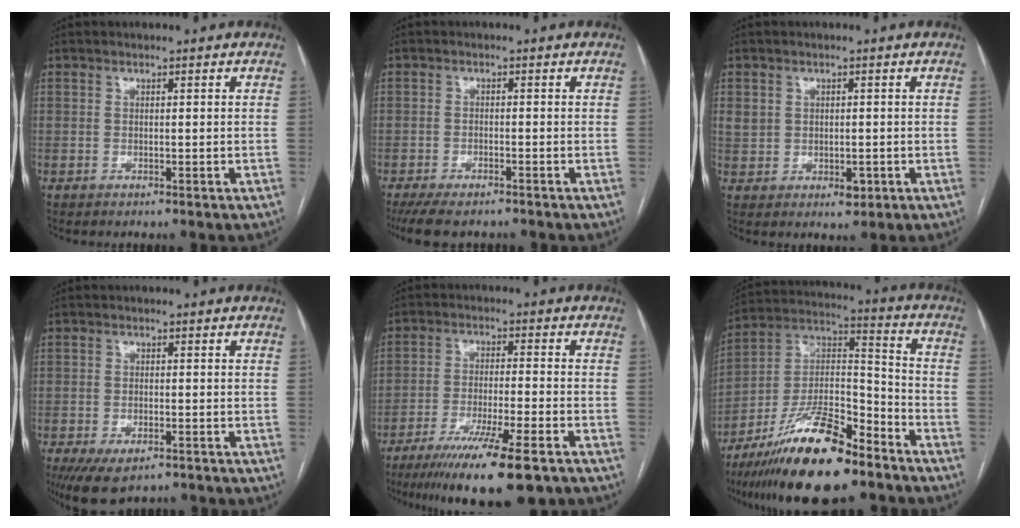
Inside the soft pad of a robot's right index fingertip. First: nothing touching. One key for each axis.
{"total": 7.4, "fx": -6.1, "fy": 2.2, "fz": 3.5, "tx": -0.050, "ty": -0.008, "tz": -0.094}
{"total": 4.2, "fx": -0.1, "fy": 3.3, "fz": 2.7, "tx": -0.041, "ty": 0.011, "tz": 0.015}
{"total": 6.8, "fx": -4.5, "fy": 3.1, "fz": 4.0, "tx": -0.065, "ty": -0.007, "tz": -0.071}
{"total": 15.9, "fx": -11.2, "fy": 1.4, "fz": 11.2, "tx": -0.169, "ty": -0.040, "tz": -0.177}
{"total": 20.1, "fx": -14.0, "fy": 5.0, "fz": 13.4, "tx": -0.246, "ty": 0.006, "tz": -0.245}